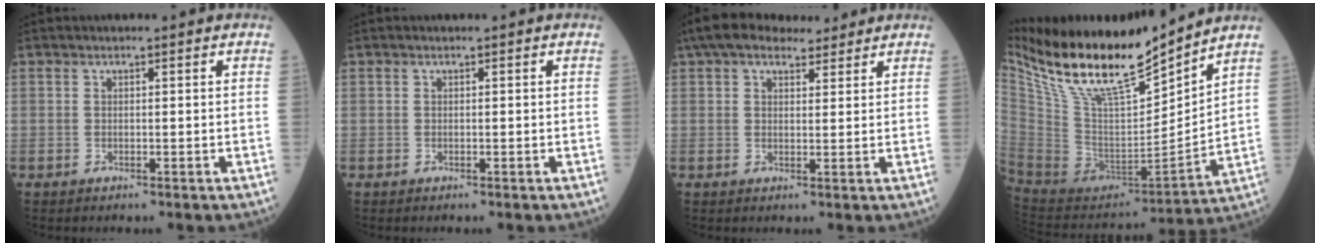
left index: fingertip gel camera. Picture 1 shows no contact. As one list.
[{"total": 0.0}, {"total": 9.8, "force": [7.8, 3.7, 4.5], "torque": [-0.071, 0.042, 0.123]}, {"total": 19.7, "force": [15.8, 3.2, 11.4], "torque": [-0.207, -0.016, 0.302]}]